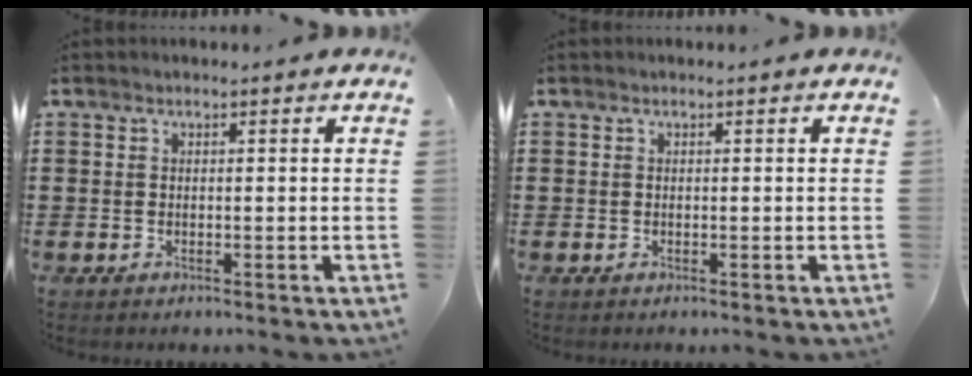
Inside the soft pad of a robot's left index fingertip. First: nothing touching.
{"total": 0.0}